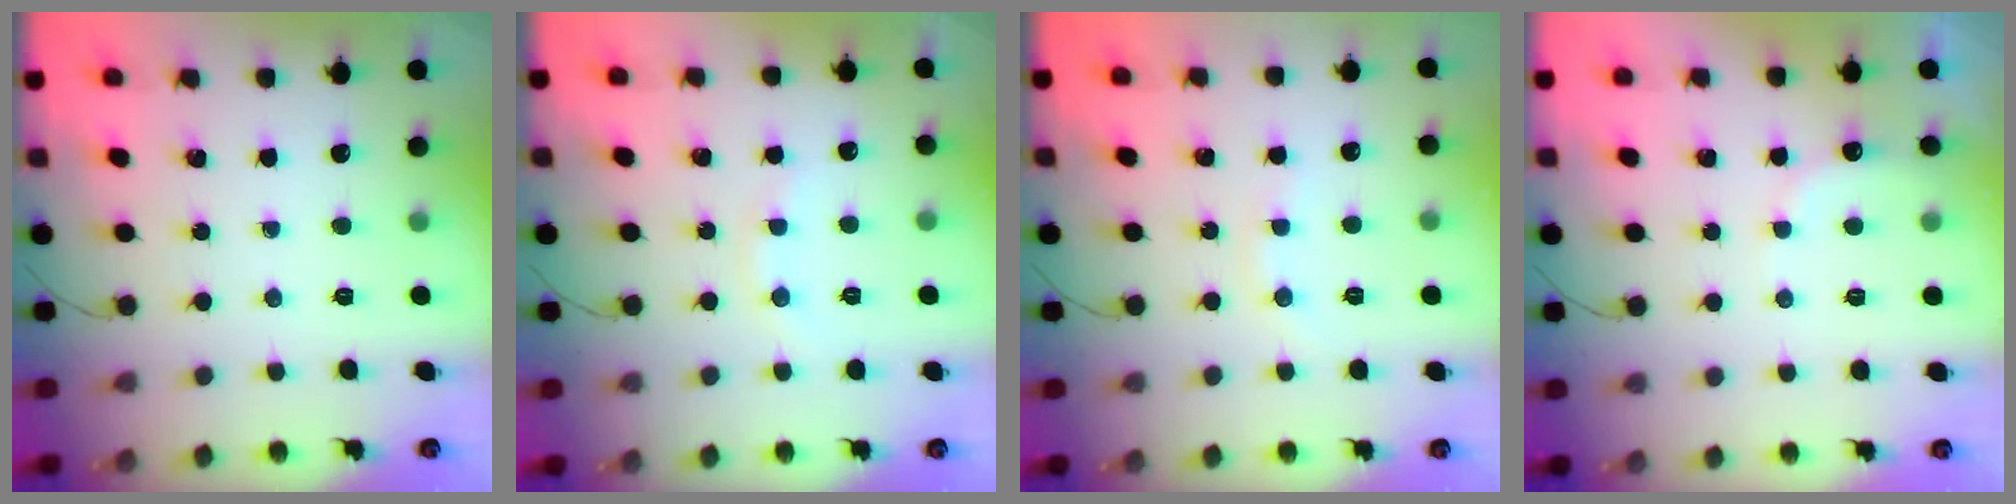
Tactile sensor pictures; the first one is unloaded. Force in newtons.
{"total": 6.5, "press": 6.4, "slide": 1.1}
{"total": 3.8, "press": 3.5, "slide": 1.3}
{"total": 6.8, "press": 6.7, "slide": 1.1}